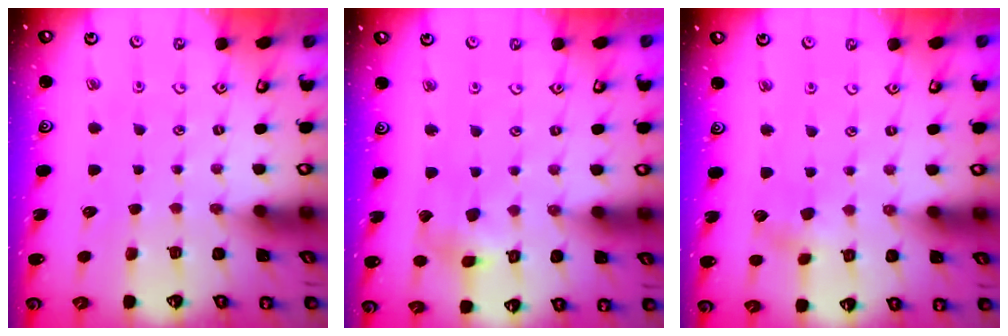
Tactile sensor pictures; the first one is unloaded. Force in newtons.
{"total": 6.9, "press": 6.9, "slide": 0.7}
{"total": 1.8, "press": 1.8, "slide": 0.3}